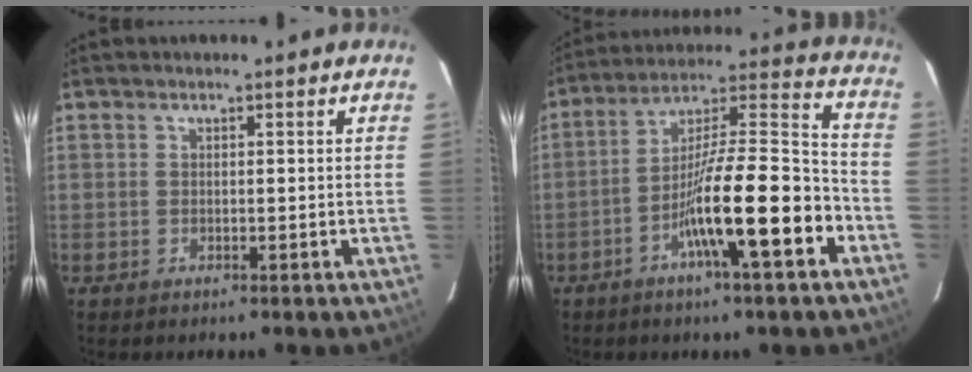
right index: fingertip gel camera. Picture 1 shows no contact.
{"total": 15.9, "force": [-6.7, 1.2, 14.4], "torque": [-0.244, 0.005, -0.113]}